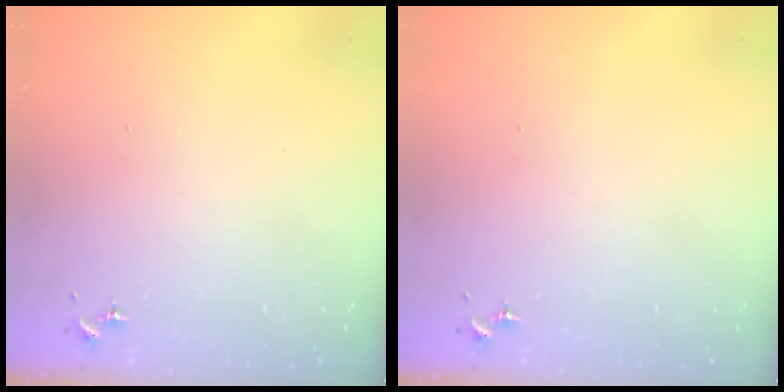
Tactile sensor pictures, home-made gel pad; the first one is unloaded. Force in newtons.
{"total": 0.0}